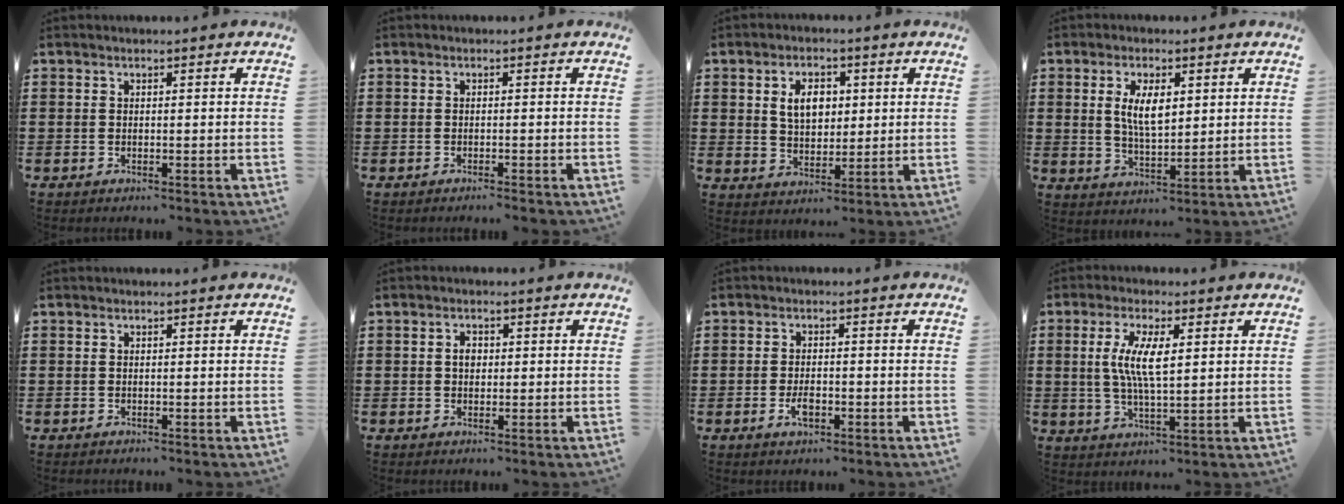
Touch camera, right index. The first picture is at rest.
{"total": 0.7, "force": [-0.6, 0.0, 0.3], "torque": [-0.008, -0.002, -0.011]}
{"total": 5.5, "force": [1.4, 3.7, 3.9], "torque": [-0.080, 0.011, 0.019]}
{"total": 6.0, "force": [1.3, 2.4, 5.3], "torque": [-0.101, 0.003, 0.020]}
{"total": 0.0}
{"total": 2.0, "force": [0.2, 1.4, 1.5], "torque": [-0.030, 0.008, 0.002]}
{"total": 3.0, "force": [-1.1, 1.3, 2.5], "torque": [-0.053, -0.002, -0.020]}
{"total": 7.2, "force": [1.4, 2.1, 6.7], "torque": [-0.140, 0.003, 0.020]}